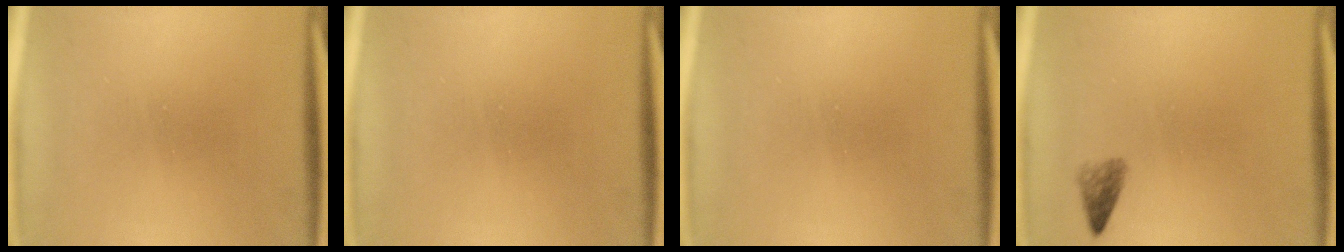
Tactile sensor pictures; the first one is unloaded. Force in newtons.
{"total": 0.0}
{"total": 0.0}
{"total": 1.7}